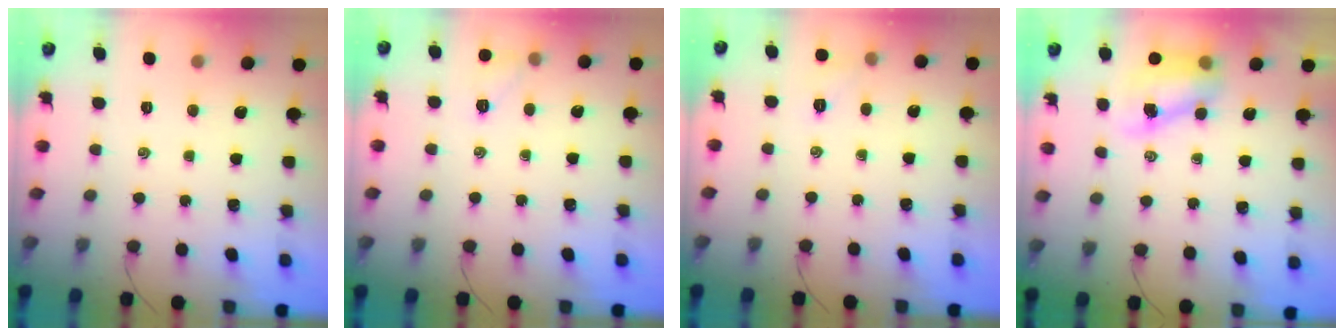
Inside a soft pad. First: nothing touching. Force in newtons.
{"total": 6.0, "press": 5.9, "slide": 1.2}
{"total": 5.3, "press": 5.1, "slide": 1.3}
{"total": 7.9, "press": 7.8, "slide": 1.3}